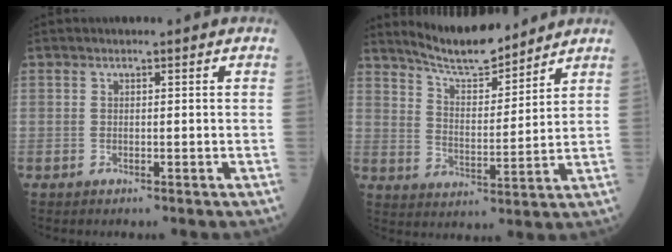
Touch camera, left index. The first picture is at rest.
{"total": 10.0, "force": [9.4, 1.5, 3.1], "torque": [-0.061, 0.004, 0.170]}